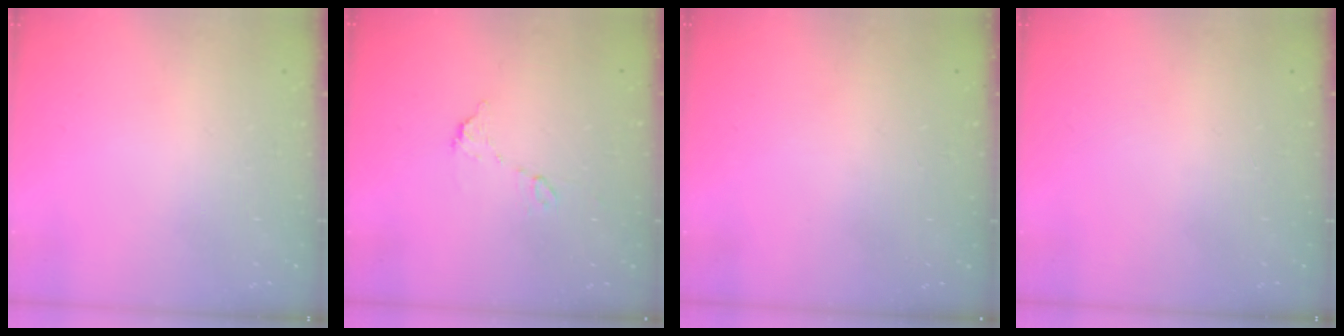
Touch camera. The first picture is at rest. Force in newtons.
{"total": 6.0, "press": 6.0, "slide": 0.3}
{"total": 3.9, "press": 3.9, "slide": 0.1}
{"total": 0.0}